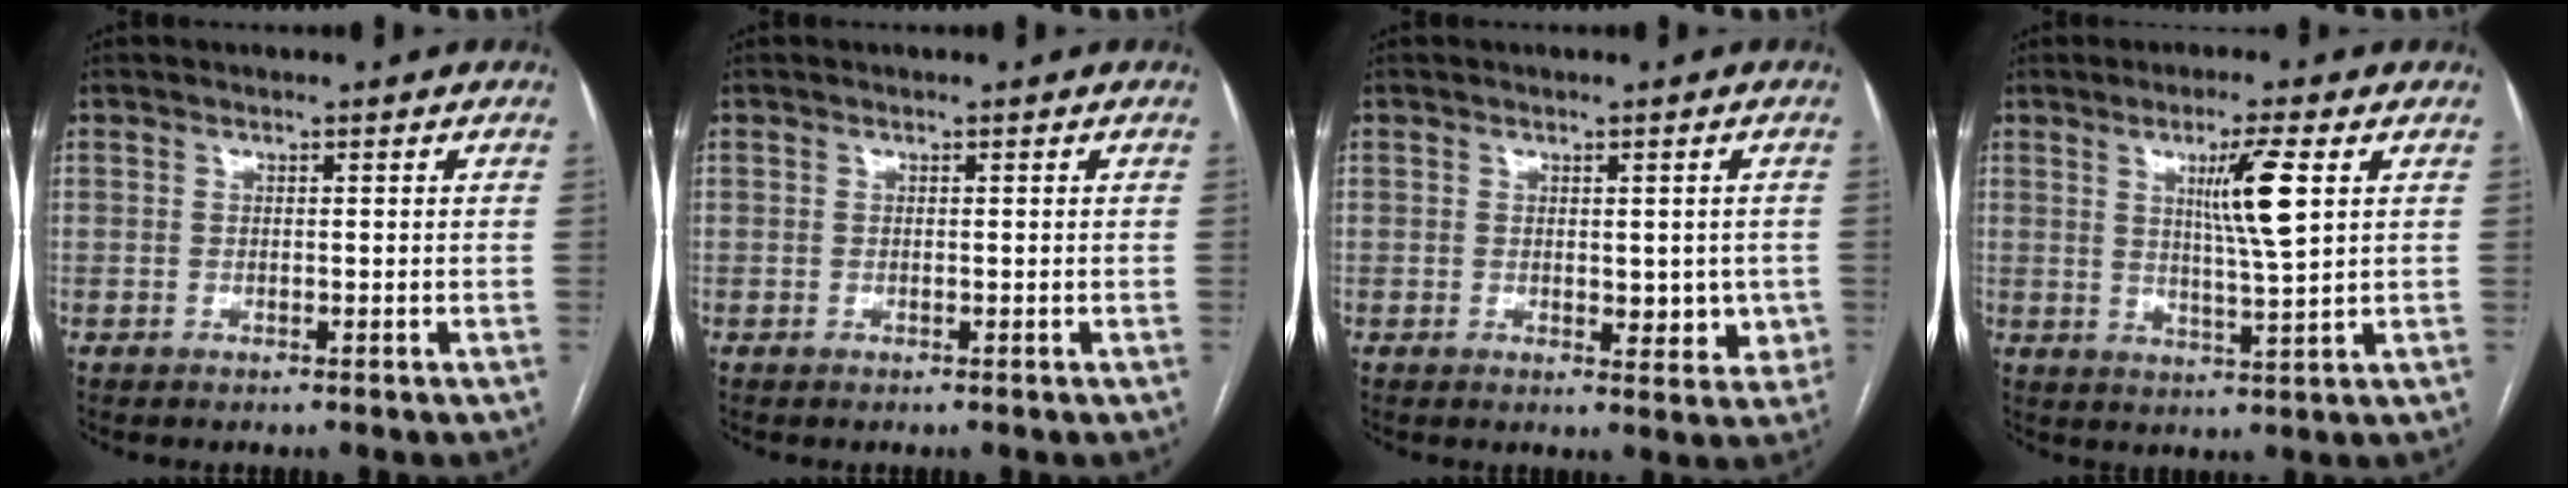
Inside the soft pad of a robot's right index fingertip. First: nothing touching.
{"total": 0.0}
{"total": 4.6, "force": [-0.3, 2.6, 3.9], "torque": [-0.034, -0.001, 0.003]}
{"total": 7.5, "force": [2.4, -0.4, 7.1], "torque": [-0.123, -0.008, 0.043]}